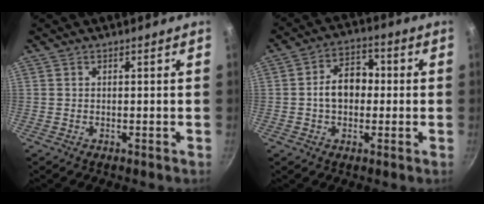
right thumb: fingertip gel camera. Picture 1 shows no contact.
{"total": 8.7, "force": [-0.2, 6.3, 5.9], "torque": [-0.059, 0.026, -0.013]}